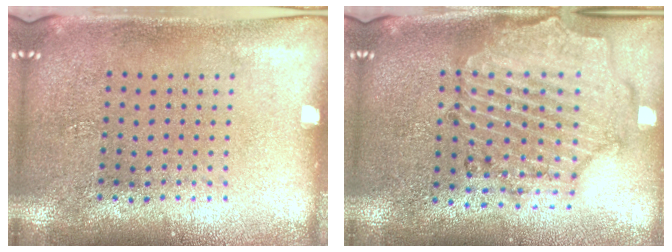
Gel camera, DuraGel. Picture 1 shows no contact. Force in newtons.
{"total": 1.6, "press": 1.6, "slide": 0.3}